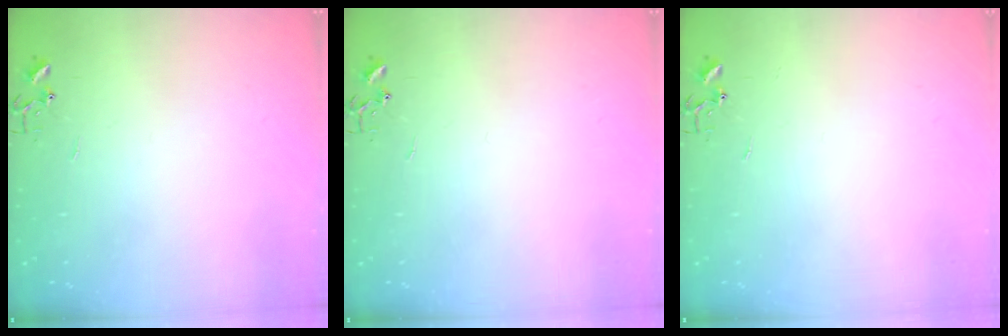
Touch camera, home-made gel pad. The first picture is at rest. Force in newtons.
{"total": 0.0}
{"total": 0.0}